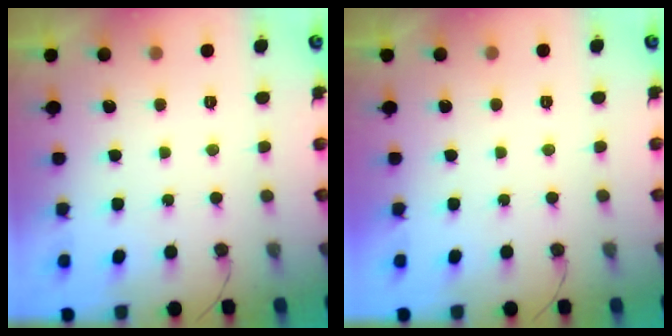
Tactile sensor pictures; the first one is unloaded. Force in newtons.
{"total": 1.7, "press": 1.7, "slide": 0.0}